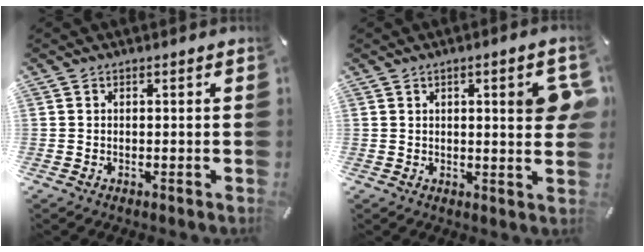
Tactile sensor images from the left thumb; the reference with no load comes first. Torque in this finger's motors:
{"motor_torque": [0.46, 0.42, 0.23, -0.15, 0.03]}